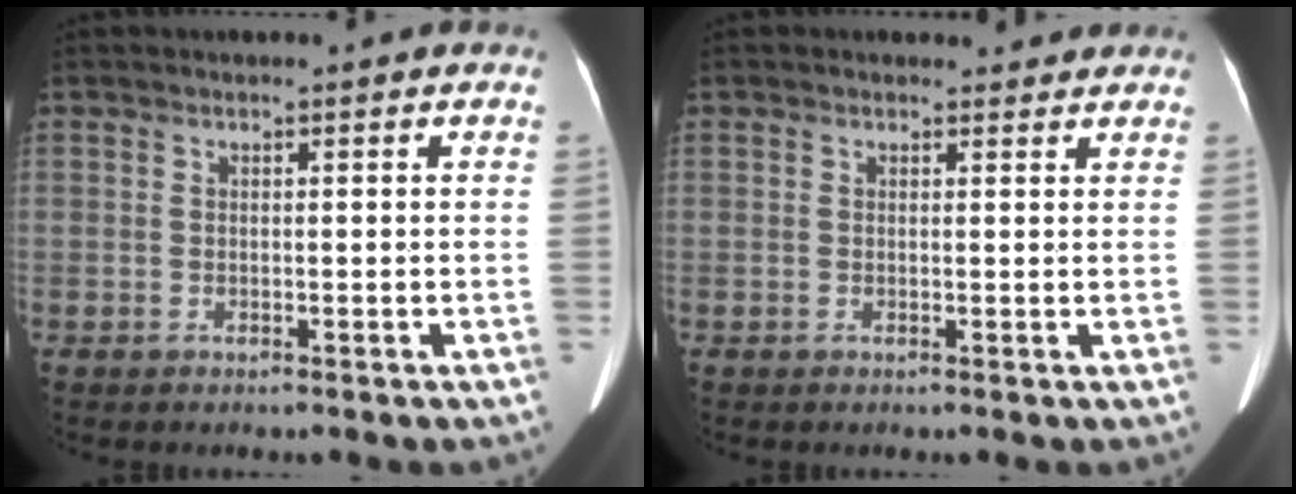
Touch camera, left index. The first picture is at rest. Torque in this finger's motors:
{"motor_torque": [-0.09, -0.40, 0.01, -0.02]}